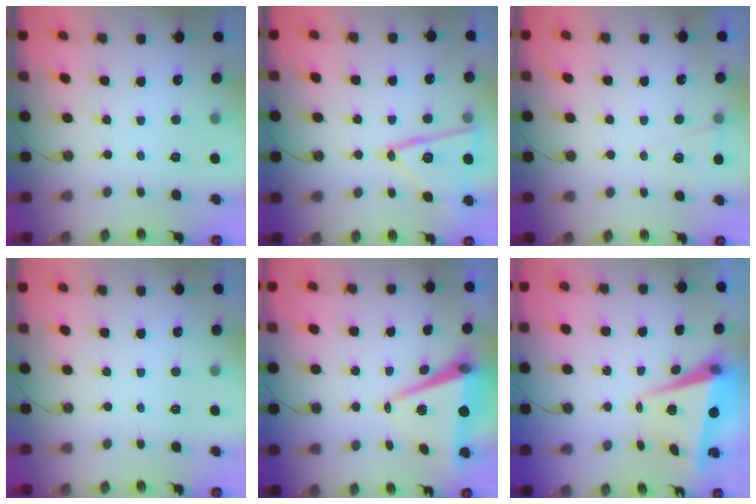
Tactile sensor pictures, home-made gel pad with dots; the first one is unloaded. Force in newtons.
{"total": 15.3, "press": 15.3, "slide": 1.2}
{"total": 5.8, "press": 3.7, "slide": 4.5}
{"total": 0.0}
{"total": 10.2, "press": 9.4, "slide": 4.1}
{"total": 7.3, "press": 7.2, "slide": 1.3}